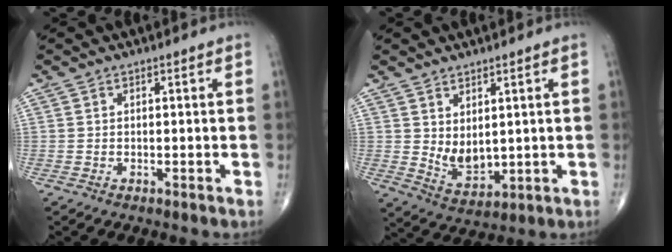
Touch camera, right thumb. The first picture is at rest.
{"total": 5.7, "force": [1.5, 3.3, 4.5], "torque": [-0.063, -0.025, 0.043]}